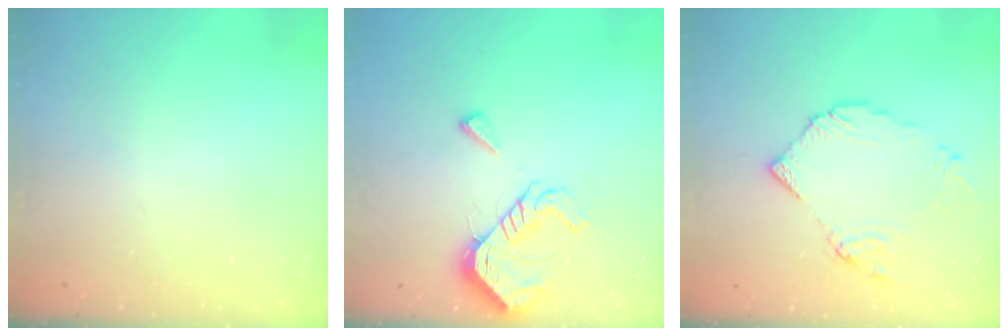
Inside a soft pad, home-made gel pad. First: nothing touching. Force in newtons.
{"total": 12.2, "press": 12.2, "slide": 0.5}
{"total": 11.2, "press": 11.2, "slide": 1.3}